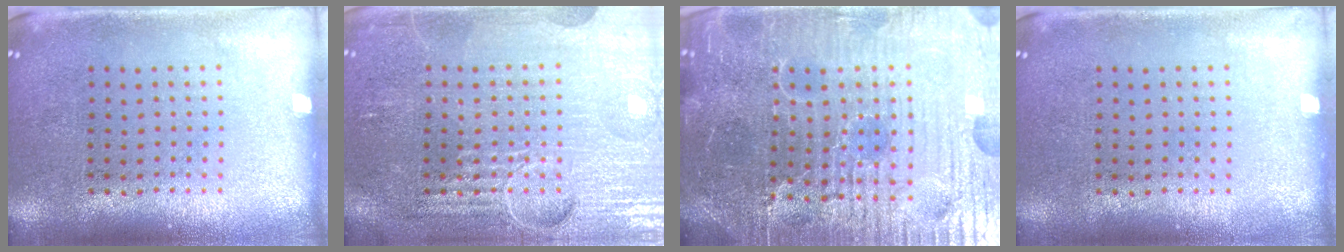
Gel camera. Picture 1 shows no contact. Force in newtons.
{"total": 4.2, "press": 4.2, "slide": 0.4}
{"total": 6.8, "press": 6.1, "slide": 3.1}
{"total": 0.0}